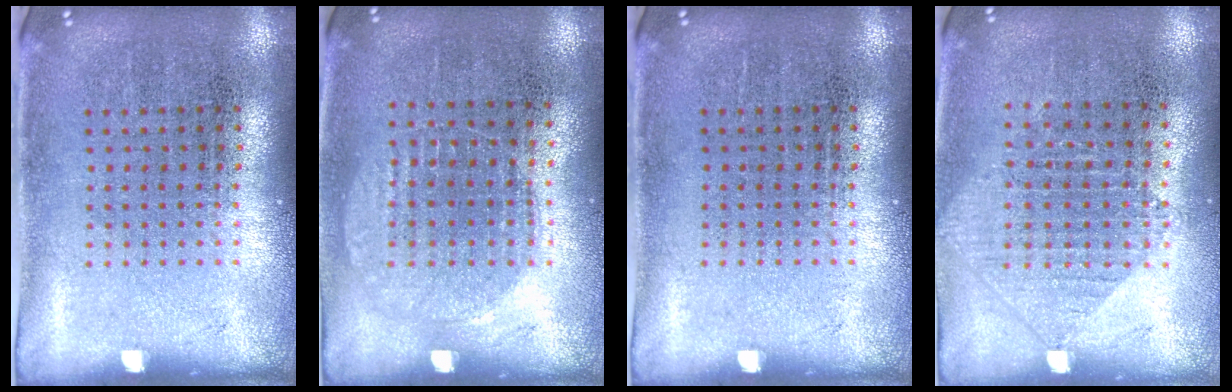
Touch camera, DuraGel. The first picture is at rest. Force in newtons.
{"total": 1.0, "press": 0.9, "slide": 0.4}
{"total": 0.0}
{"total": 0.9, "press": 0.9, "slide": 0.2}